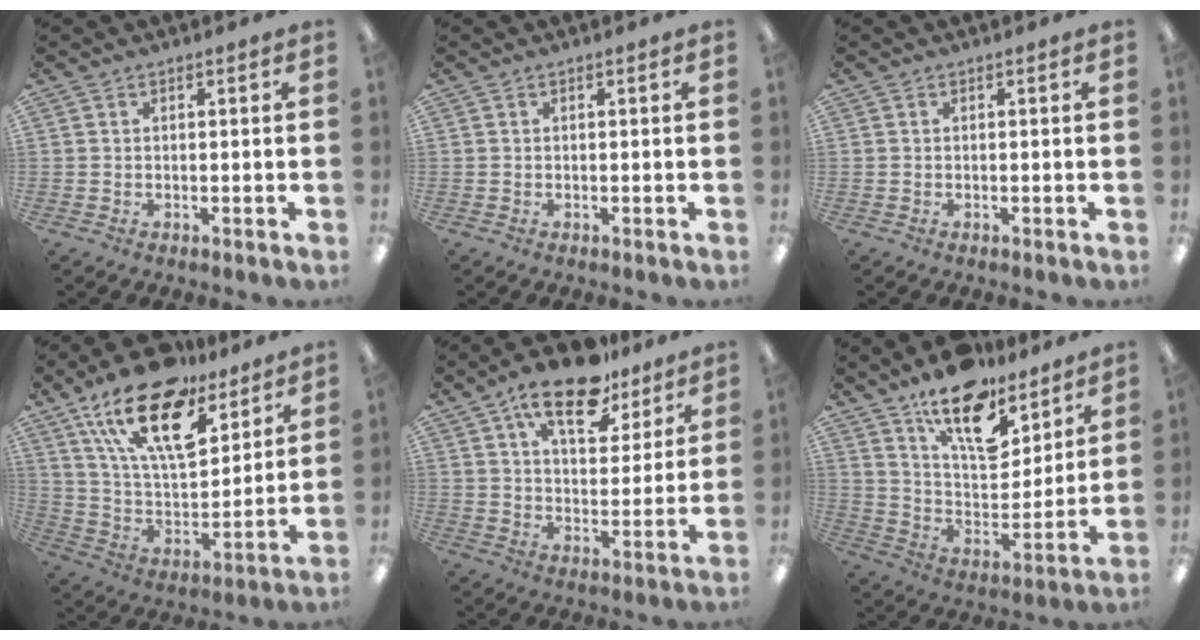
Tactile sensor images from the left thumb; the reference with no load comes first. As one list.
[{"total": 0.0}, {"total": 0.0}, {"total": 21.9, "force": [14.5, 9.4, 13.4], "torque": [-0.248, -0.078, 0.255]}, {"total": 17.5, "force": [12.1, 7.6, 10.1], "torque": [-0.165, -0.056, 0.207]}, {"total": 16.7, "force": [12.2, 7.4, 8.7], "torque": [-0.141, -0.078, 0.214]}]